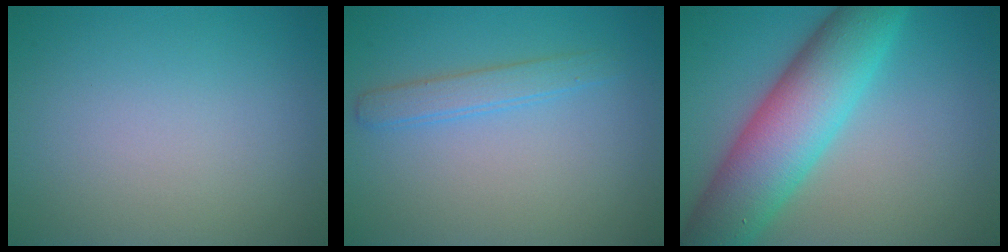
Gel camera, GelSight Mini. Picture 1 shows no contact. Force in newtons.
{"total": 2.0, "press": 2.0, "slide": 0.0}
{"total": 9.7, "press": 9.7, "slide": 0.2}